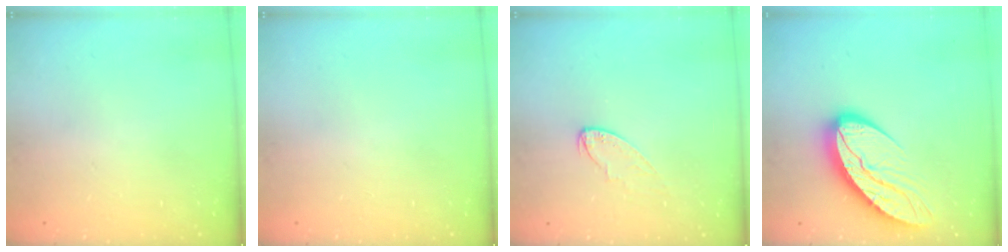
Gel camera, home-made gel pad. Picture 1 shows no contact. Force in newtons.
{"total": 0.0}
{"total": 4.9, "press": 4.9, "slide": 0.2}
{"total": 13.2, "press": 13.1, "slide": 1.2}